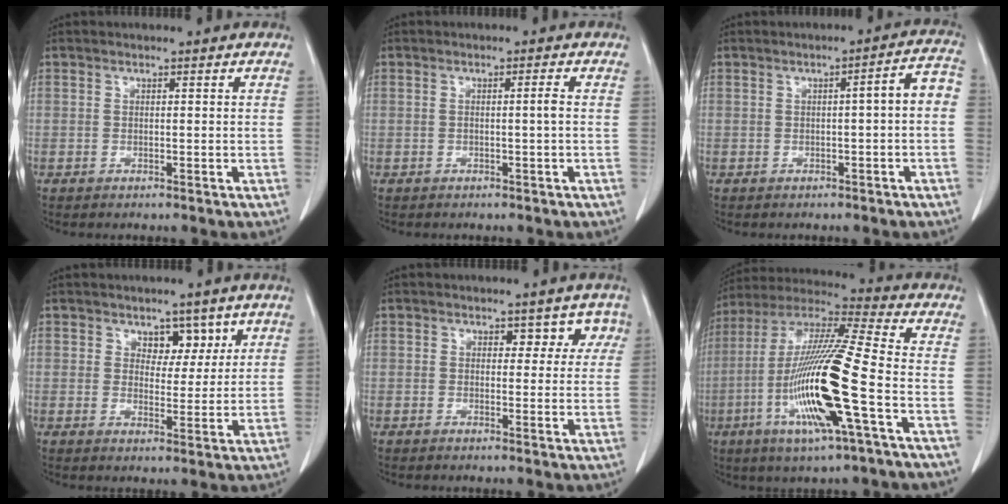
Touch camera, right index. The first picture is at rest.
{"total": 1.3, "force": [-0.1, -0.3, 1.2], "torque": [-0.021, -0.001, -0.002]}
{"total": 4.2, "force": [-0.5, 0.4, 4.2], "torque": [-0.049, 0.018, -0.008]}
{"total": 4.4, "force": [2.5, 2.8, 2.2], "torque": [-0.016, 0.001, 0.039]}
{"total": 3.5, "force": [1.7, 2.6, 1.6], "torque": [0.008, 0.008, 0.013]}
{"total": 19.4, "force": [-5.5, 0.5, 18.6], "torque": [-0.385, -0.019, -0.110]}